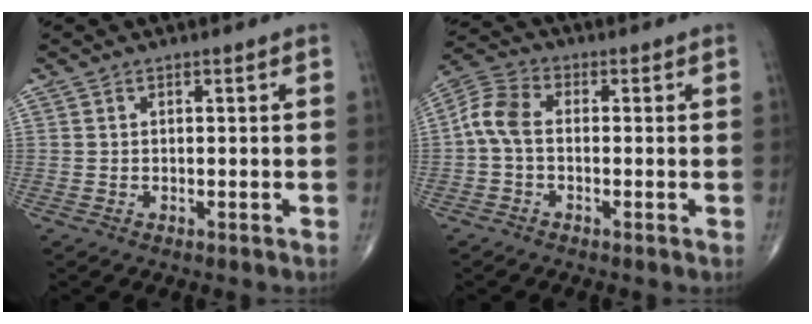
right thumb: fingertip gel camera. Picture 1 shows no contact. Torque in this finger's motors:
{"motor_torque": [-0.60, 0.77, 0.30, -0.30, 0.04]}